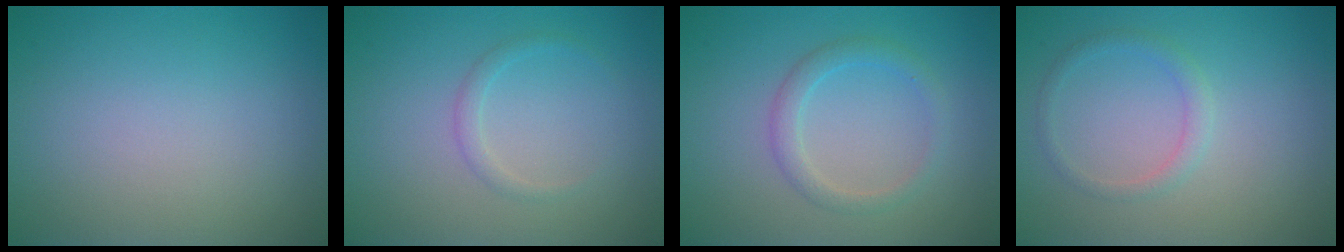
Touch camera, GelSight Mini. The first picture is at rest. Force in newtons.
{"total": 1.1, "press": 1.1, "slide": 0.1}
{"total": 2.0, "press": 2.0, "slide": 0.1}
{"total": 1.4, "press": 1.4, "slide": 0.1}